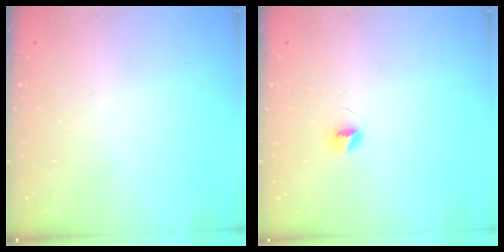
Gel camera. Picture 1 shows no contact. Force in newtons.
{"total": 3.4, "press": 3.4, "slide": 0.4}